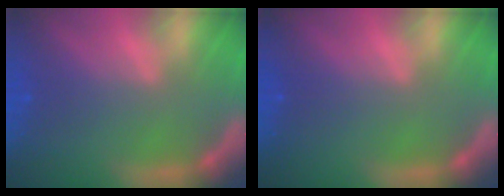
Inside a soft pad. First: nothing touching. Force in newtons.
{"total": 0.0}